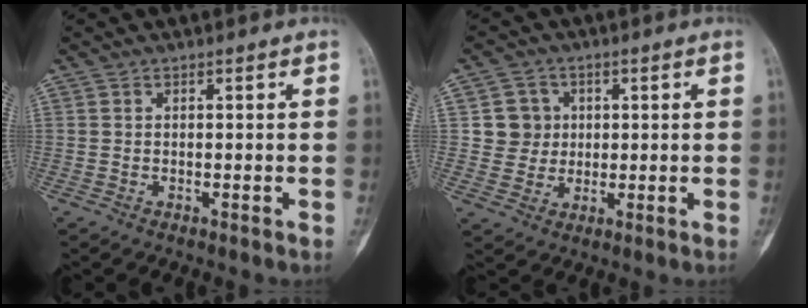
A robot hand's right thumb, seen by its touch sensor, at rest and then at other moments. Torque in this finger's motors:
{"motor_torque": [0.32, 1.40, 0.03, -0.05, 0.10]}